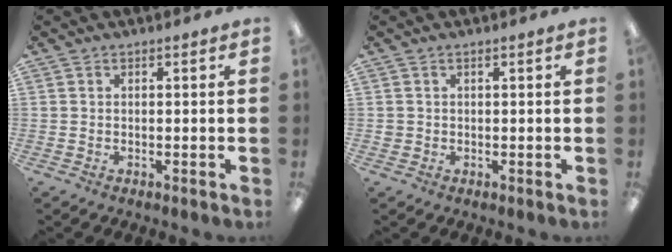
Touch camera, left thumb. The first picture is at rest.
{"total": 0.9, "force": [0.1, 0.8, 0.2], "torque": [-0.004, 0.005, 0.000]}